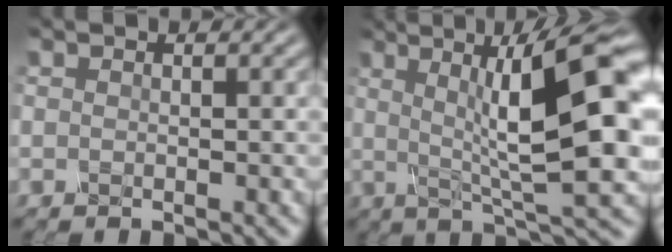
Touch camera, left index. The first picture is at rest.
{"total": 13.2, "force": [1.7, 3.1, 12.7], "torque": [-0.183, 0.018, 0.023]}